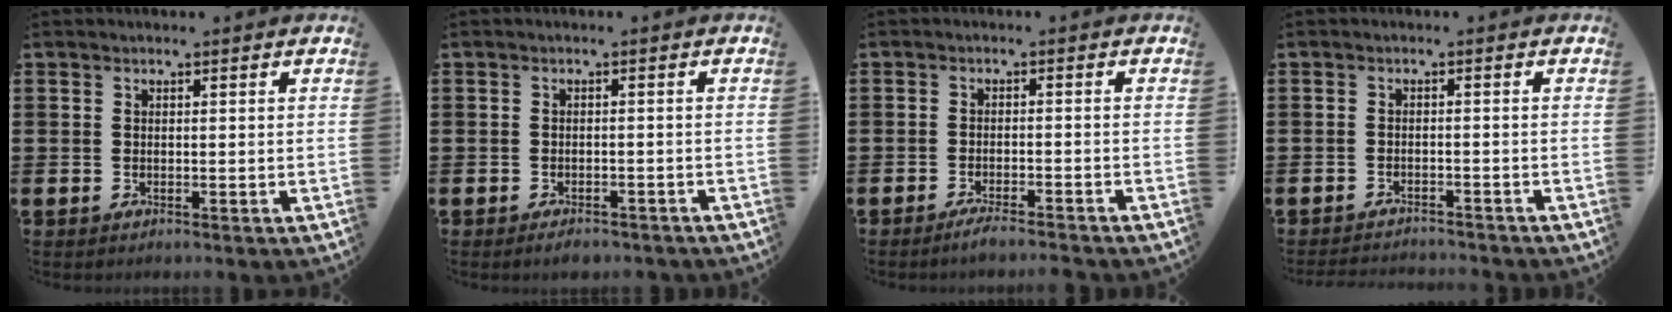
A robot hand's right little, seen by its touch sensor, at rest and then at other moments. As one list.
[{"total": 1.5, "force": [-1.3, 0.3, 0.5], "torque": [-0.012, -0.001, -0.027]}, {"total": 2.2, "force": [-1.9, 0.0, 1.0], "torque": [-0.016, 0.004, -0.037]}, {"total": 1.8, "force": [-1.8, 0.0, -0.1], "torque": [-0.004, 0.002, -0.038]}]